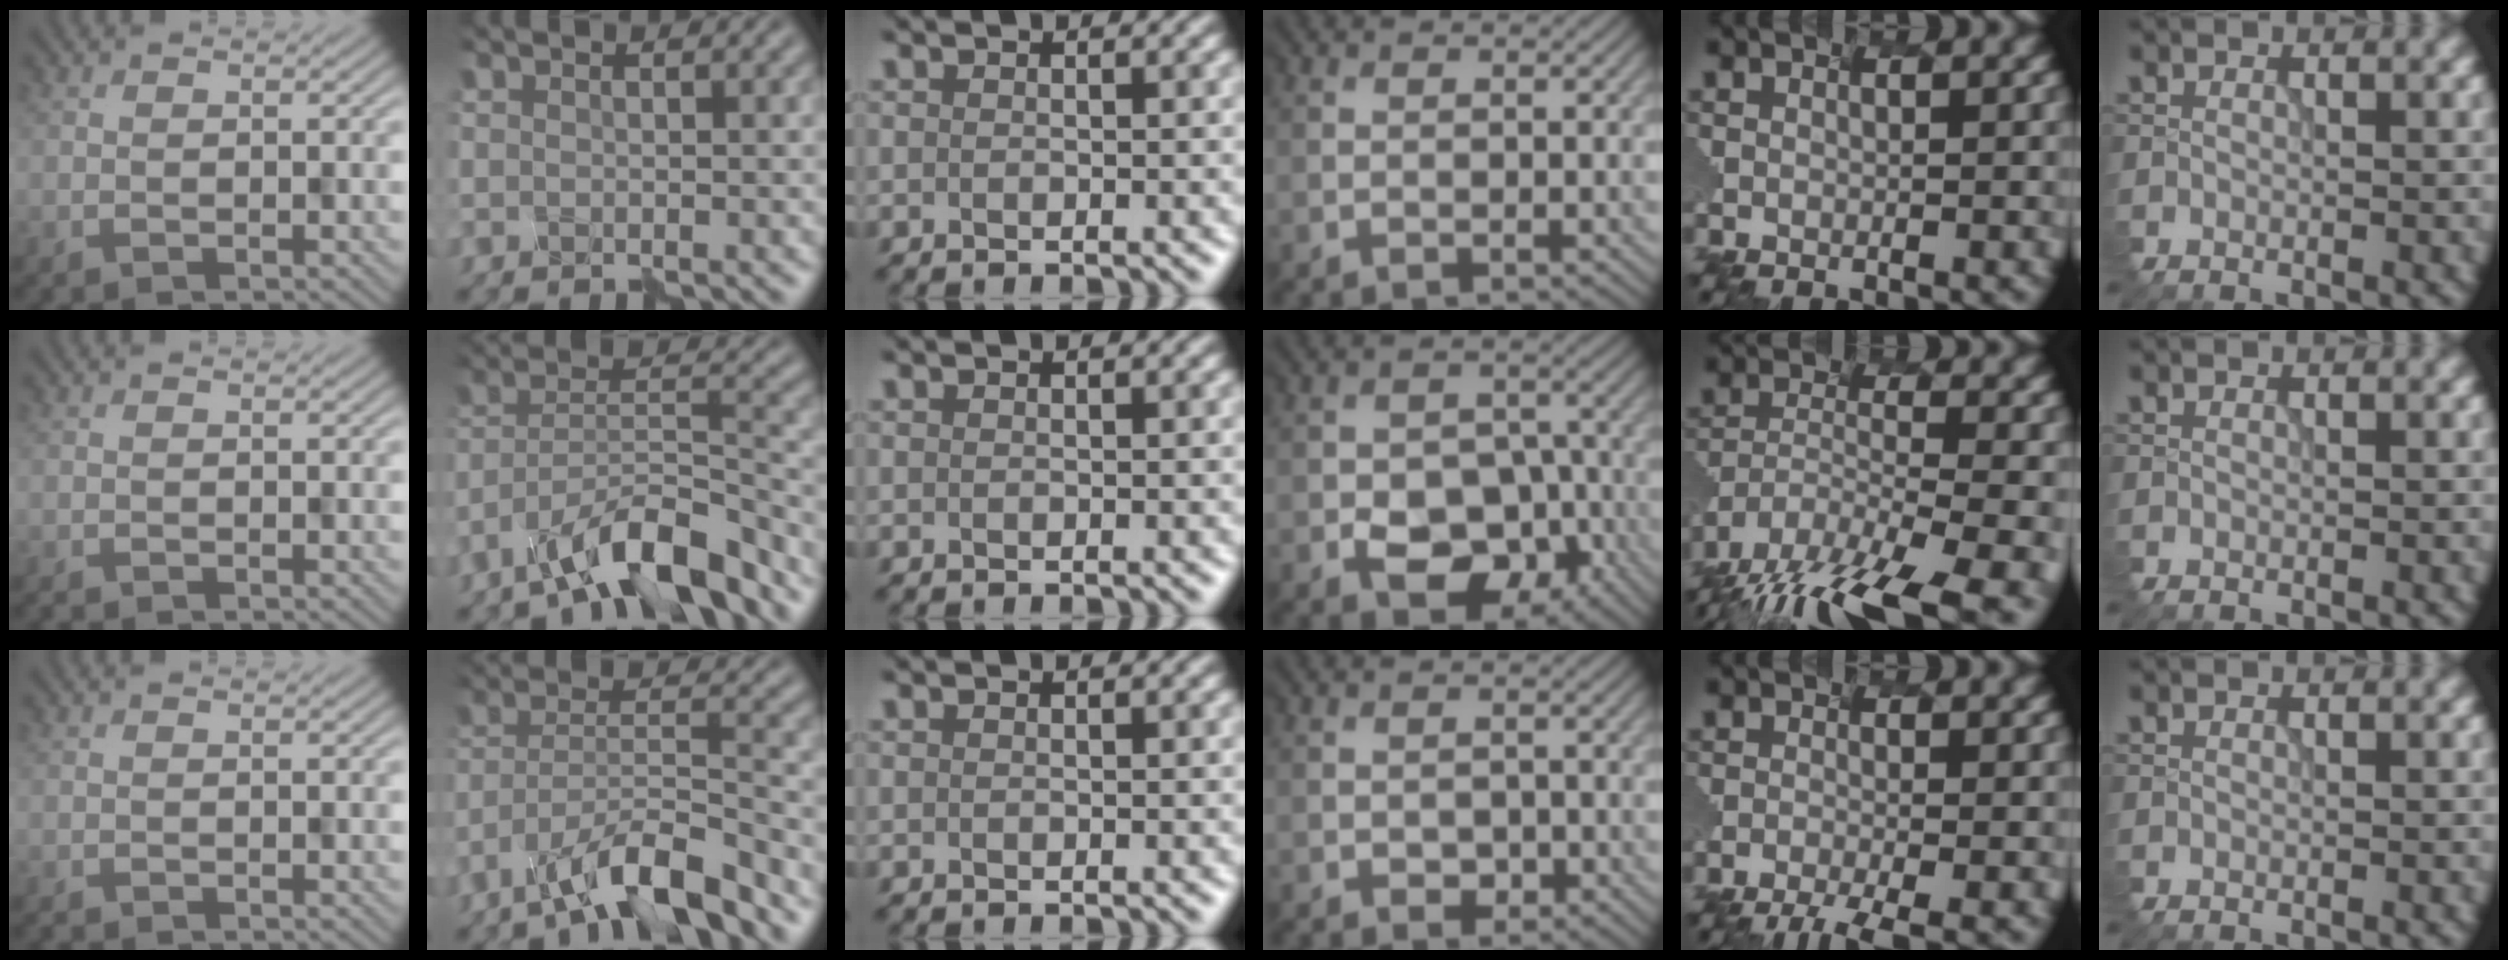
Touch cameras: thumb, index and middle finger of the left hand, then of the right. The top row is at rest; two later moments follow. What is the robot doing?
{"motion": "disassemble", "object": "puzzle pieces"}